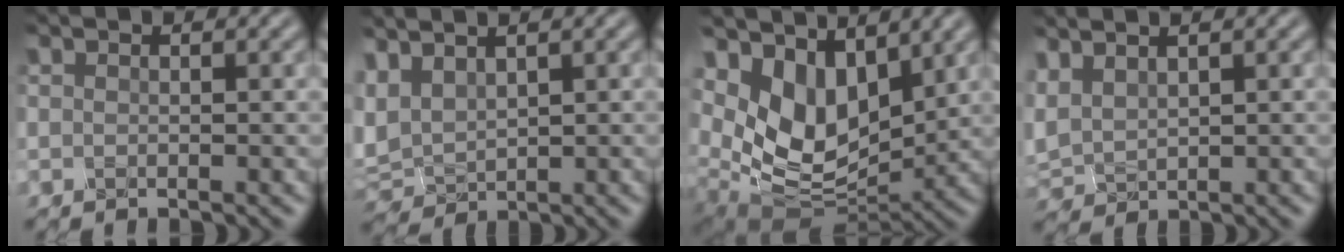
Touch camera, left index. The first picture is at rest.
{"total": 2.9, "force": [1.4, 1.8, 1.8], "torque": [-0.055, 0.011, 0.035]}
{"total": 8.2, "force": [3.7, 4.8, 5.6], "torque": [-0.126, -0.014, 0.077]}
{"total": 2.3, "force": [1.4, 1.3, 1.4], "torque": [-0.050, 0.012, 0.044]}